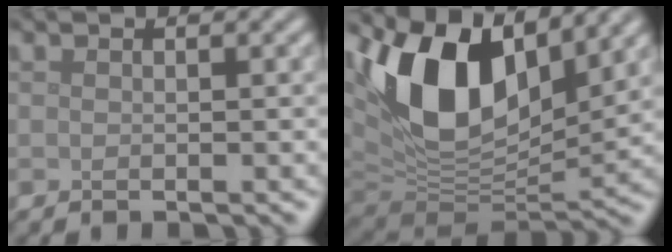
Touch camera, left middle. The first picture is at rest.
{"total": 13.2, "force": [5.6, 7.1, 9.6], "torque": [-0.180, 0.009, 0.097]}